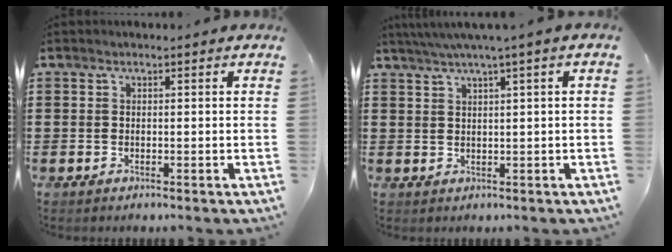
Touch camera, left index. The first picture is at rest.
{"total": 2.3, "force": [1.2, -0.2, 1.9], "torque": [-0.037, 0.000, 0.022]}